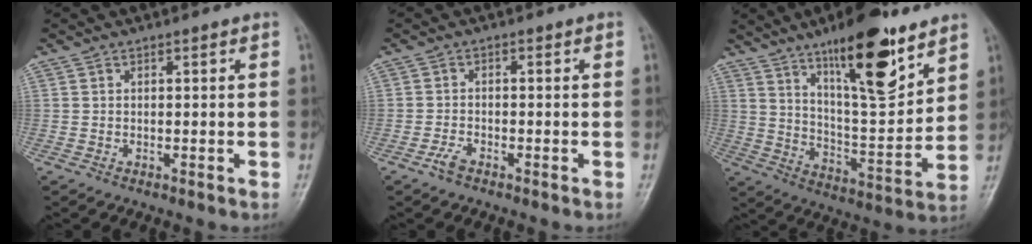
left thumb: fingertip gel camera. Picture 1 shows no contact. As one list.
[{"total": 2.1, "force": [-1.5, 0.9, 1.1], "torque": [-0.027, 0.006, -0.032]}, {"total": 18.6, "force": [11.5, 5.4, 13.6], "torque": [-0.184, -0.068, 0.196]}]